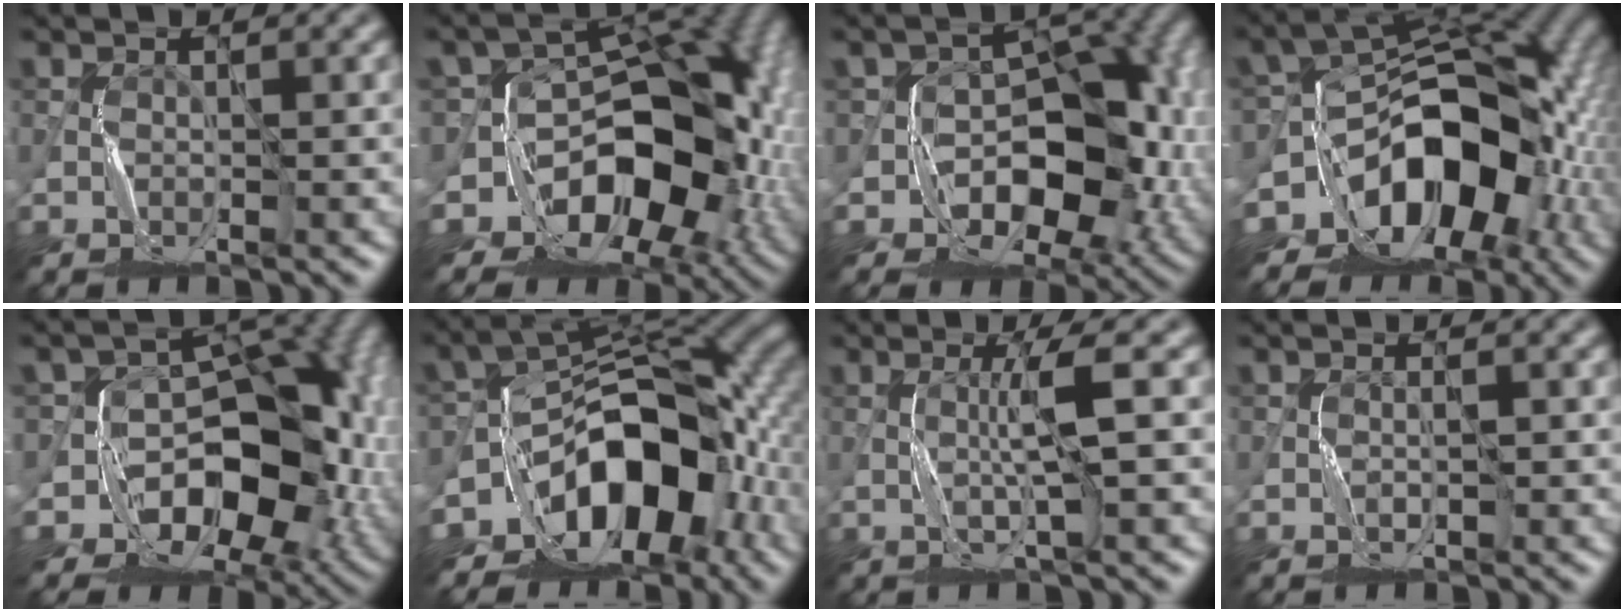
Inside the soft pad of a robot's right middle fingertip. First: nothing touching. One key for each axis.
{"total": 12.7, "fx": -4.1, "fy": 9.1, "fz": 7.7, "tx": -0.072, "ty": -0.003, "tz": -0.076}
{"total": 10.4, "fx": -2.6, "fy": 7.5, "fz": 6.8, "tx": -0.068, "ty": -0.006, "tz": -0.045}
{"total": 13.3, "fx": -5.2, "fy": 8.7, "fz": 8.6, "tx": -0.100, "ty": 0.000, "tz": -0.096}
{"total": 11.4, "fx": -3.0, "fy": 8.6, "fz": 6.9, "tx": -0.062, "ty": -0.002, "tz": -0.051}
{"total": 12.4, "fx": -6.0, "fy": 7.7, "fz": 7.6, "tx": -0.084, "ty": 0.006, "tz": -0.111}
{"total": 2.9, "fx": 0.5, "fy": -0.2, "fz": 2.9, "tx": -0.053, "ty": 0.000, "tz": 0.009}
{"total": 0.6, "fx": -0.1, "fy": 0.2, "fz": 0.5, "tx": -0.007, "ty": 0.001, "tz": -0.002}